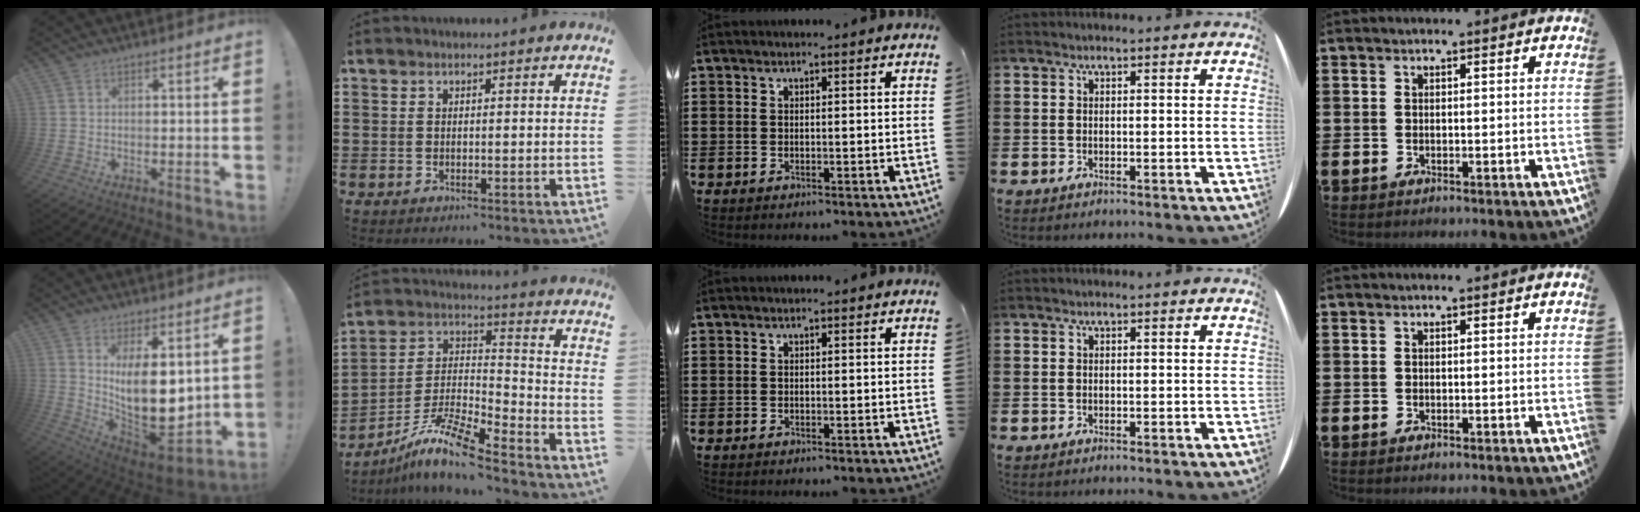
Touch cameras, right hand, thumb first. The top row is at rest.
{"thumb": {"total": 15.6, "force": [2.4, 8.0, 13.2], "torque": [-0.211, -0.055, 0.053]}, "index": {"total": 10.3, "force": [-8.6, 1.2, 5.5], "torque": [-0.124, 0.004, -0.175]}}